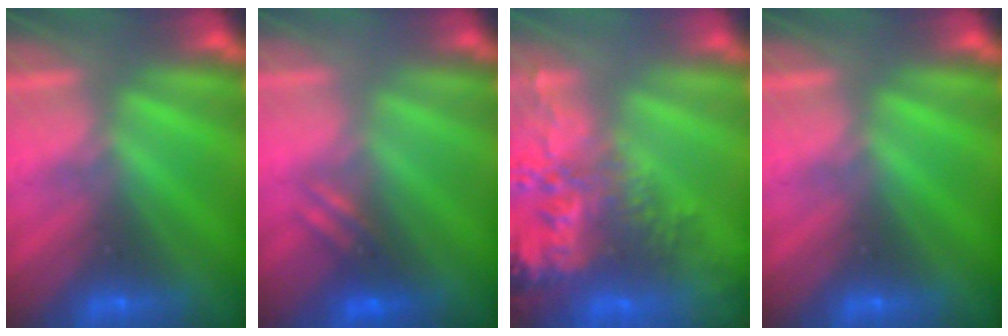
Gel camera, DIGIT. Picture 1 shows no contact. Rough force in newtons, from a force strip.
{"total": 2.5}
{"total": 7.5}
{"total": 0.0}